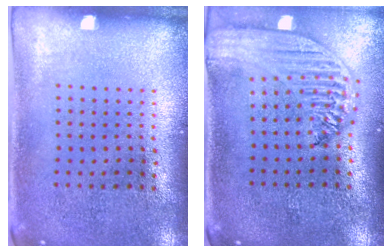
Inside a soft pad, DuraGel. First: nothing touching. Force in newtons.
{"total": 2.8, "press": 2.2, "slide": 1.6}